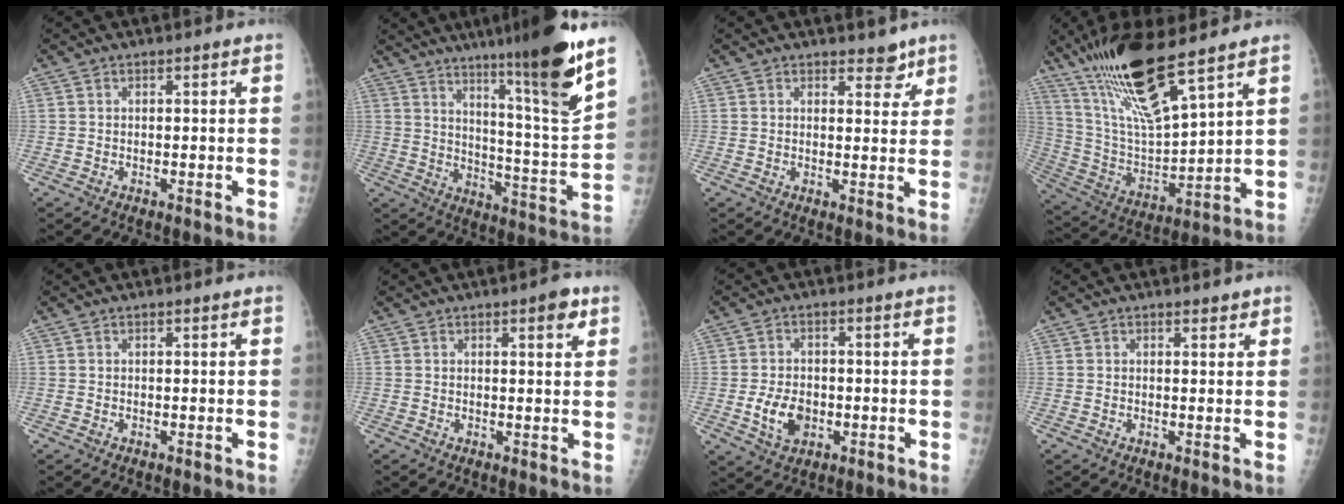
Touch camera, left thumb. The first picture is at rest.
{"total": 19.0, "force": [12.2, 0.5, 14.5], "torque": [-0.193, -0.073, 0.193]}
{"total": 3.7, "force": [2.8, 1.7, 1.7], "torque": [0.000, -0.017, 0.037]}
{"total": 18.9, "force": [12.8, 3.4, 13.5], "torque": [-0.245, -0.059, 0.253]}
{"total": 0.0}
{"total": 3.4, "force": [1.8, 0.9, 2.7], "torque": [-0.029, -0.007, 0.021]}
{"total": 6.5, "force": [-1.4, 4.6, 4.3], "torque": [-0.065, 0.003, -0.019]}
{"total": 1.3, "force": [1.1, 0.5, 0.5], "torque": [-0.003, -0.007, 0.014]}